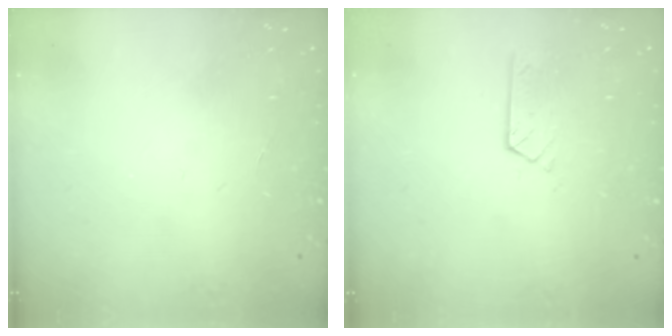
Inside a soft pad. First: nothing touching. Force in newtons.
{"total": 4.0, "press": 4.0, "slide": 0.6}